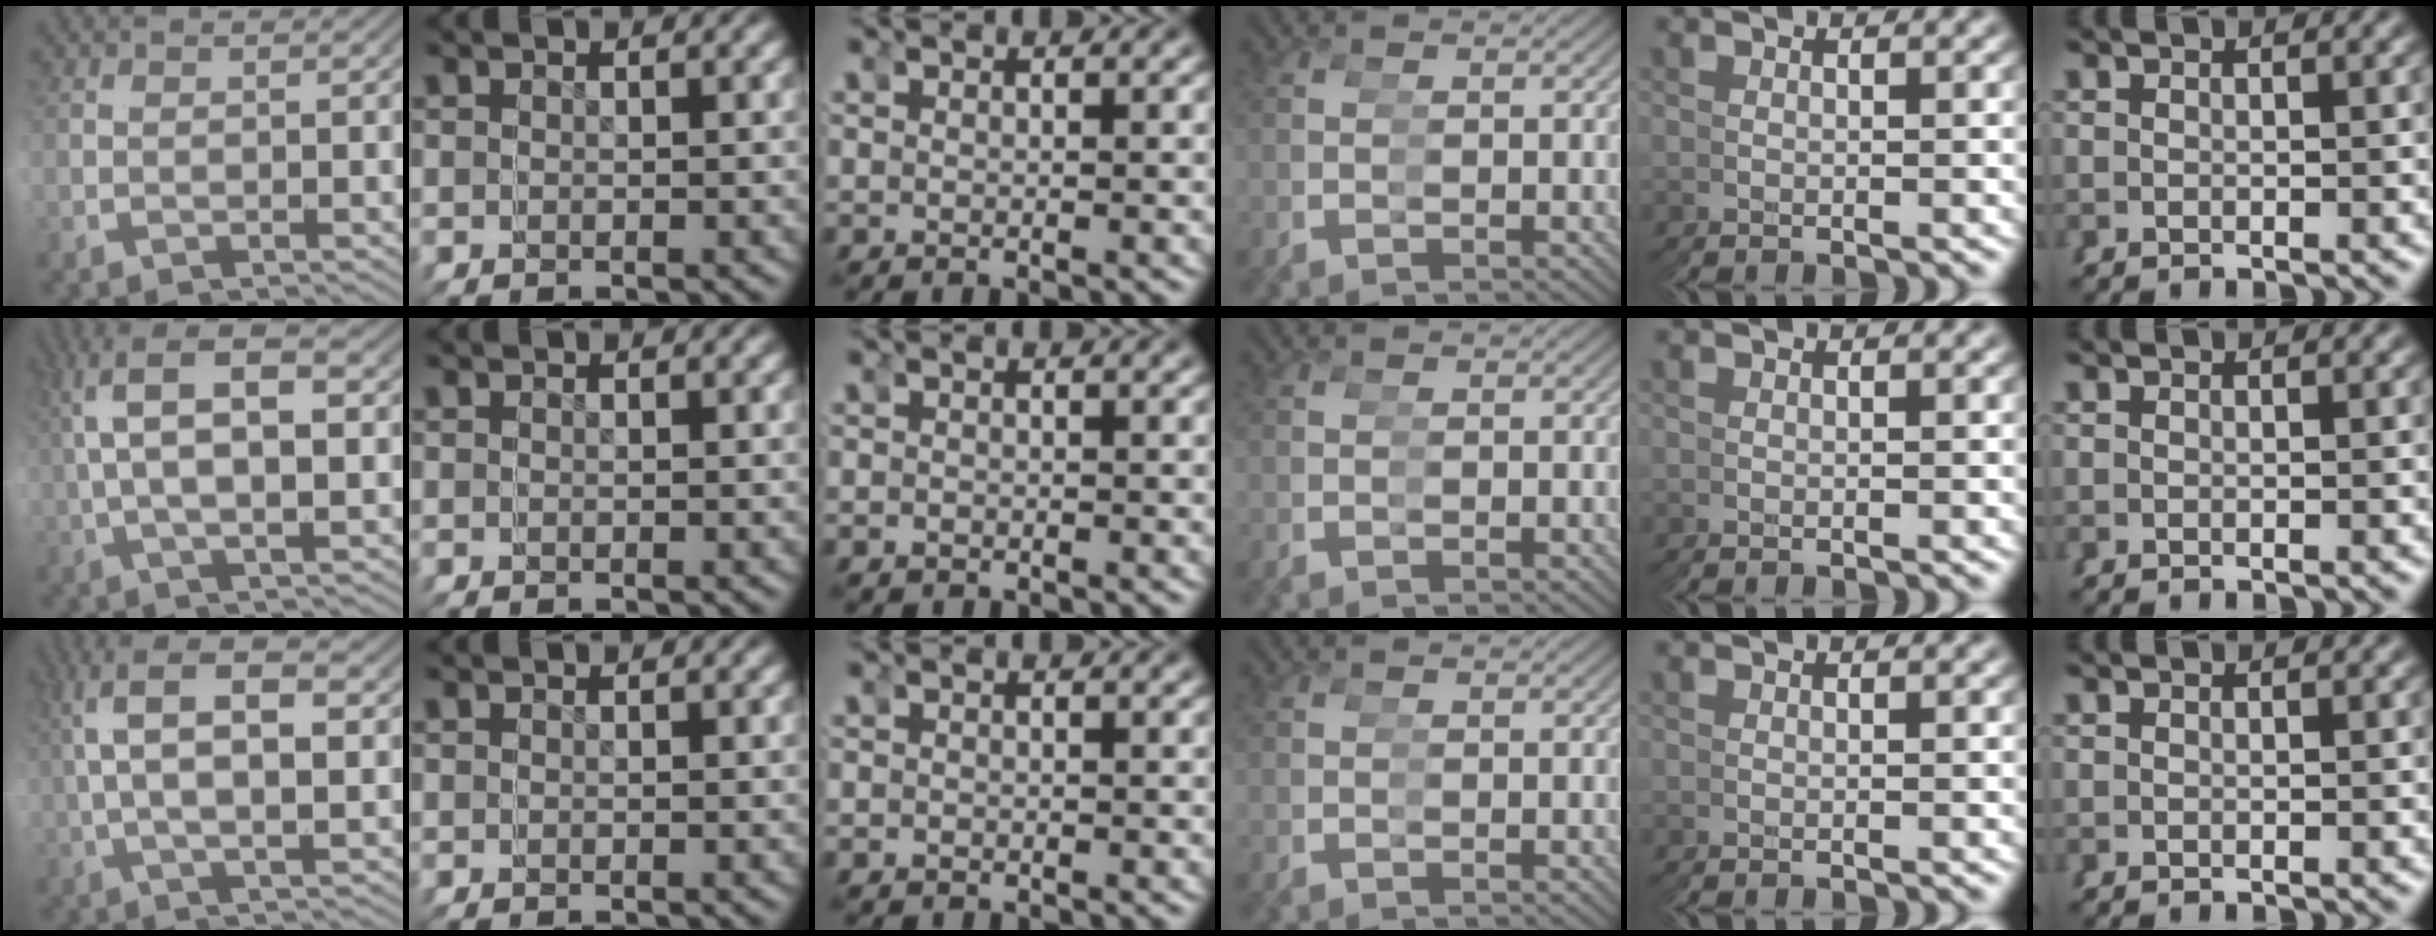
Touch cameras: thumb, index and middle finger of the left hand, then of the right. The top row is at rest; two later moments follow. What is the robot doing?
{"motion": "grasp_and_lifting", "object": "bandage"}